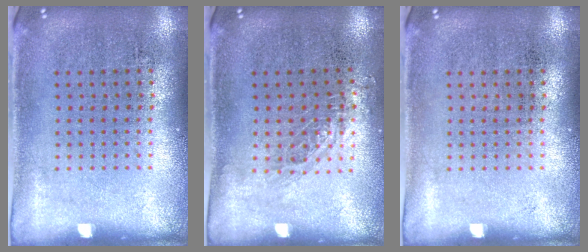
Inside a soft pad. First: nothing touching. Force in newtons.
{"total": 0.8, "press": 0.8, "slide": 0.1}
{"total": 0.0}